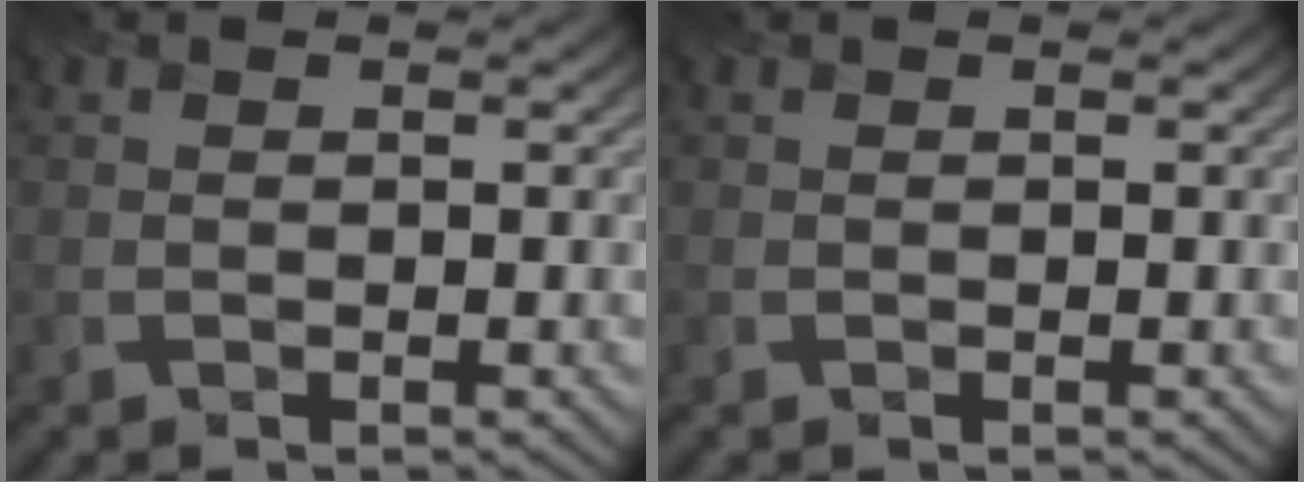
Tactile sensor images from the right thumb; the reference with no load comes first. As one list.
[{"total": 0.0}]